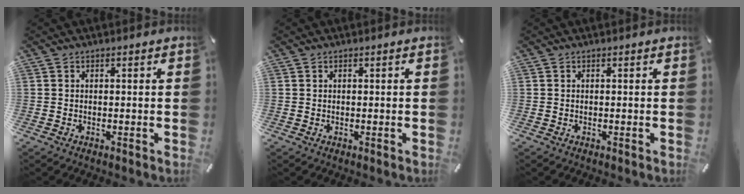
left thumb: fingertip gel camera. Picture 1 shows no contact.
{"total": 0.0}
{"total": 0.0}